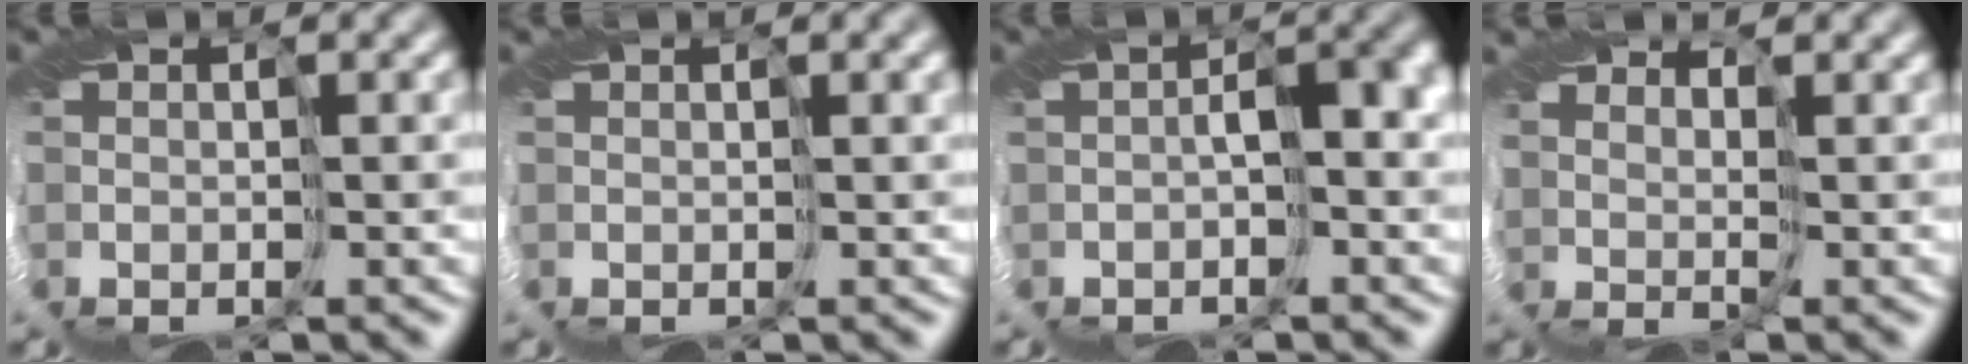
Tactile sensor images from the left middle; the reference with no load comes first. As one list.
[{"total": 1.2, "force": [0.7, 0.0, 1.0], "torque": [-0.014, 0.002, 0.008]}, {"total": 3.6, "force": [-0.5, 1.4, 3.3], "torque": [-0.047, 0.005, -0.011]}, {"total": 2.8, "force": [2.0, 1.0, 1.8], "torque": [-0.042, 0.004, 0.034]}]